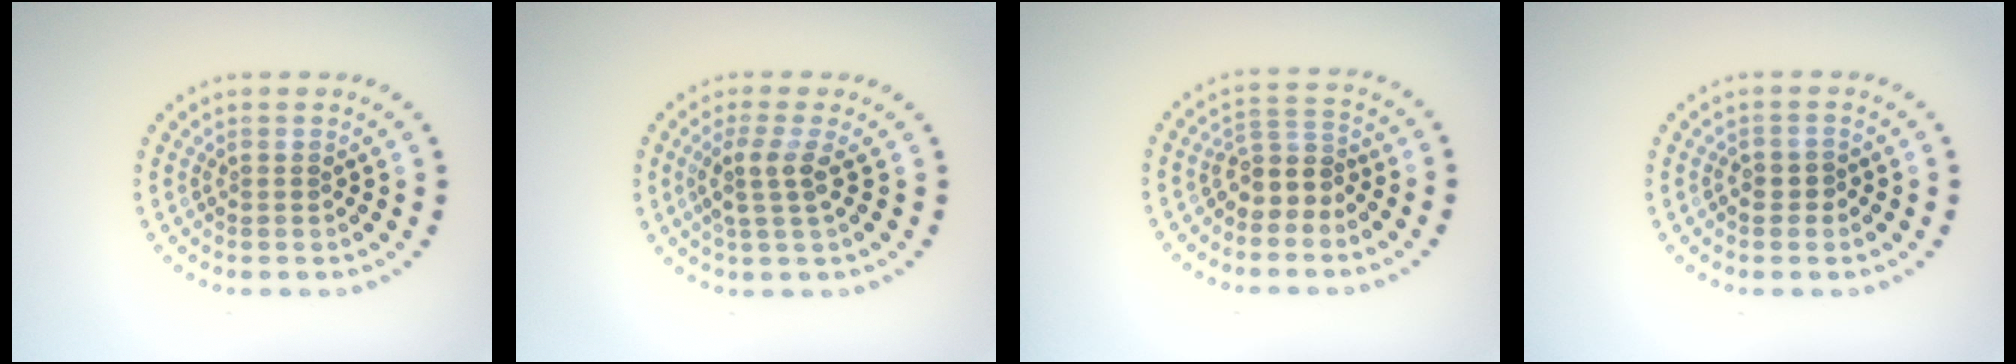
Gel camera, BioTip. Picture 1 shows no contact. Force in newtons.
{"total": 2.6, "press": 2.0, "slide": 1.7}
{"total": 2.8, "press": 2.3, "slide": 1.6}
{"total": 1.1, "press": 0.9, "slide": 0.7}